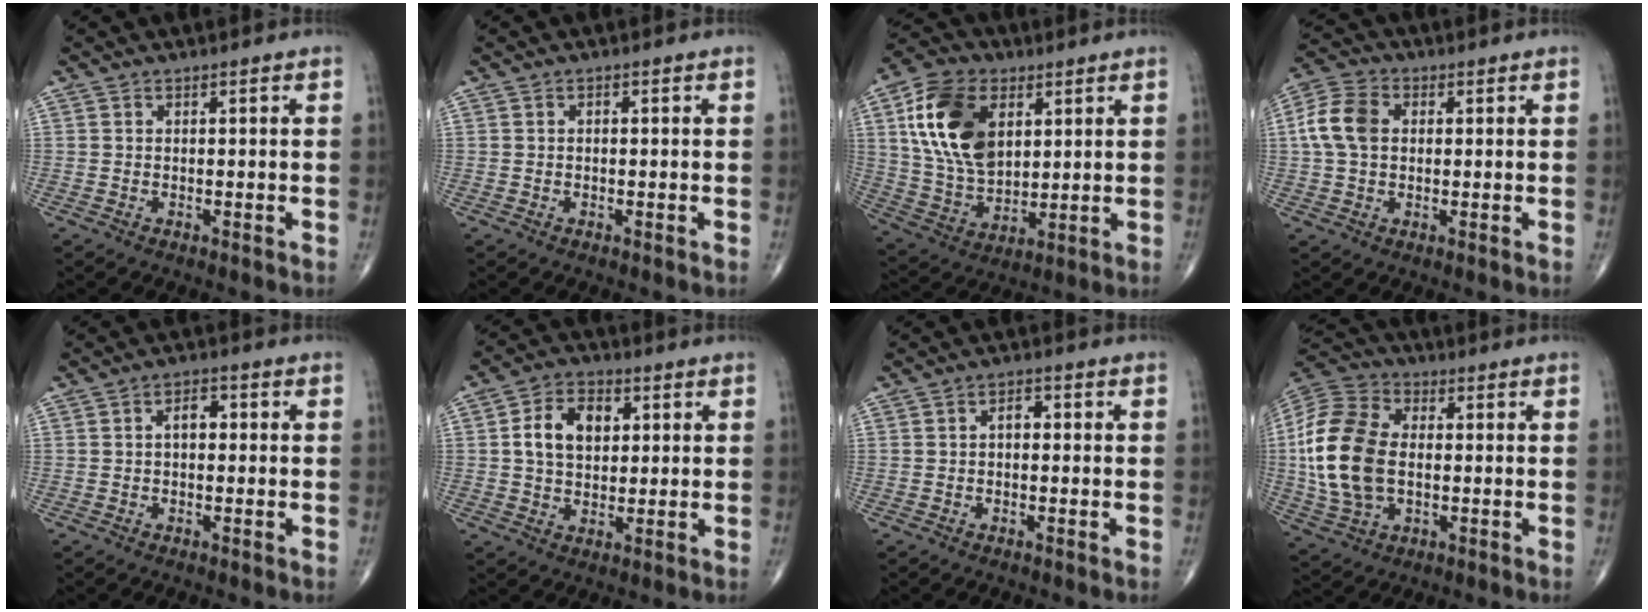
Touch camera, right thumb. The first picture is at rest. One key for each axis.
{"total": 0.5, "fx": 0.0, "fy": 0.3, "fz": 0.5, "tx": -0.005, "ty": 0.000, "tz": -0.001}
{"total": 17.3, "fx": 5.4, "fy": 11.0, "fz": 12.2, "tx": -0.212, "ty": -0.013, "tz": 0.106}
{"total": 8.3, "fx": 1.0, "fy": 6.0, "fz": 5.7, "tx": -0.118, "ty": 0.019, "tz": 0.013}
{"total": 3.4, "fx": 0.2, "fy": 2.0, "fz": 2.8, "tx": -0.034, "ty": 0.011, "tz": -0.003}
{"total": 9.3, "fx": 1.9, "fy": 6.4, "fz": 6.5, "tx": -0.095, "ty": 0.005, "tz": 0.031}
{"total": 2.6, "fx": 0.1, "fy": 1.6, "fz": 2.1, "tx": -0.022, "ty": 0.011, "tz": -0.005}
{"total": 18.3, "fx": -0.4, "fy": 11.6, "fz": 14.1, "tx": -0.296, "ty": 0.012, "tz": -0.006}